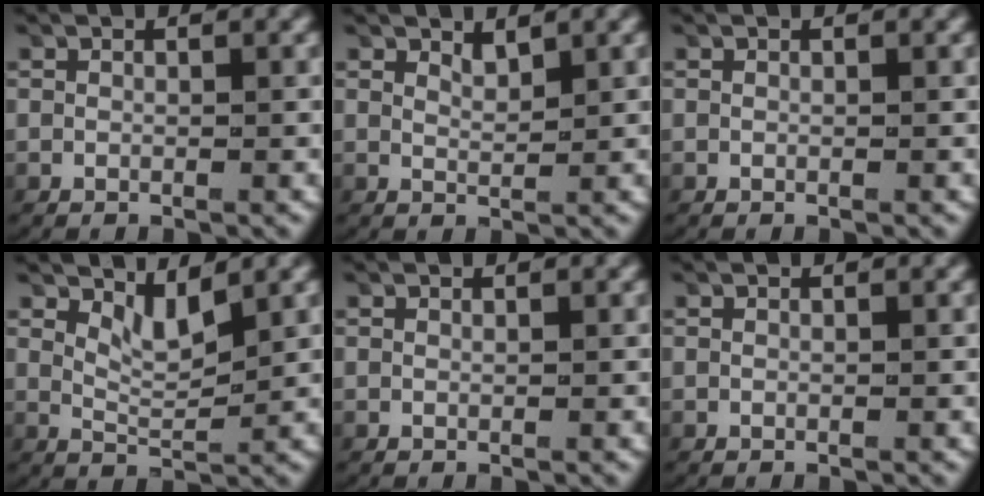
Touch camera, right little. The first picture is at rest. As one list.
[{"total": 1.7, "force": [1.4, 0.5, 0.8], "torque": [-0.021, -0.006, 0.030]}, {"total": 0.0}, {"total": 2.9, "force": [2.2, 0.4, 1.8], "torque": [-0.042, -0.012, 0.046]}, {"total": 0.0}, {"total": 0.0}]